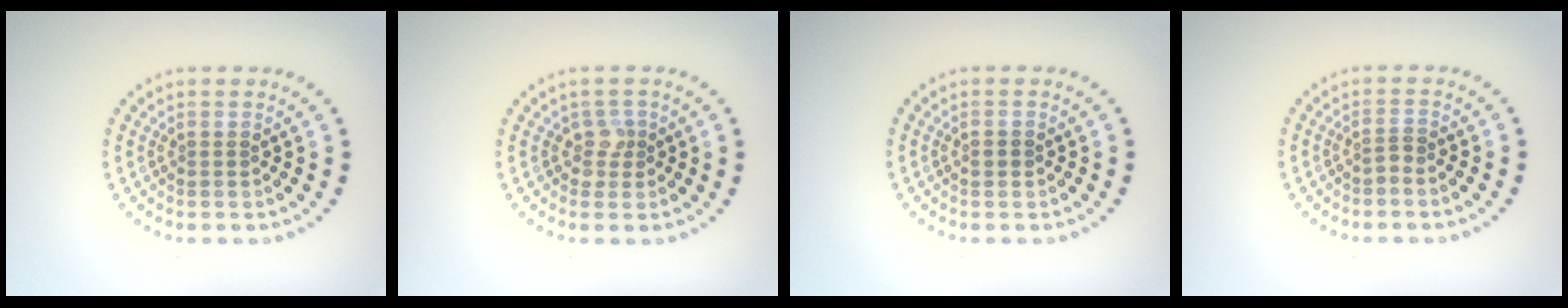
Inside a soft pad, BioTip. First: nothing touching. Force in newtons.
{"total": 1.5, "press": 1.2, "slide": 0.9}
{"total": 0.9, "press": 0.9, "slide": 0.0}
{"total": 0.8, "press": 0.4, "slide": 0.6}